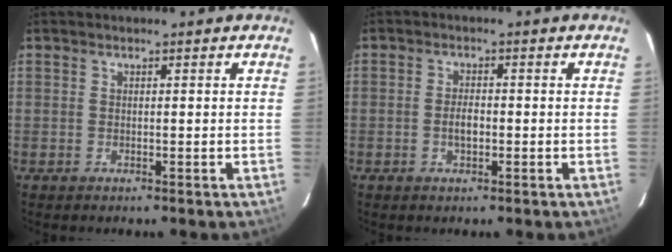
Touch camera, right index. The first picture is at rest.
{"total": 2.6, "force": [-0.7, 1.4, 2.1], "torque": [-0.041, 0.004, -0.013]}